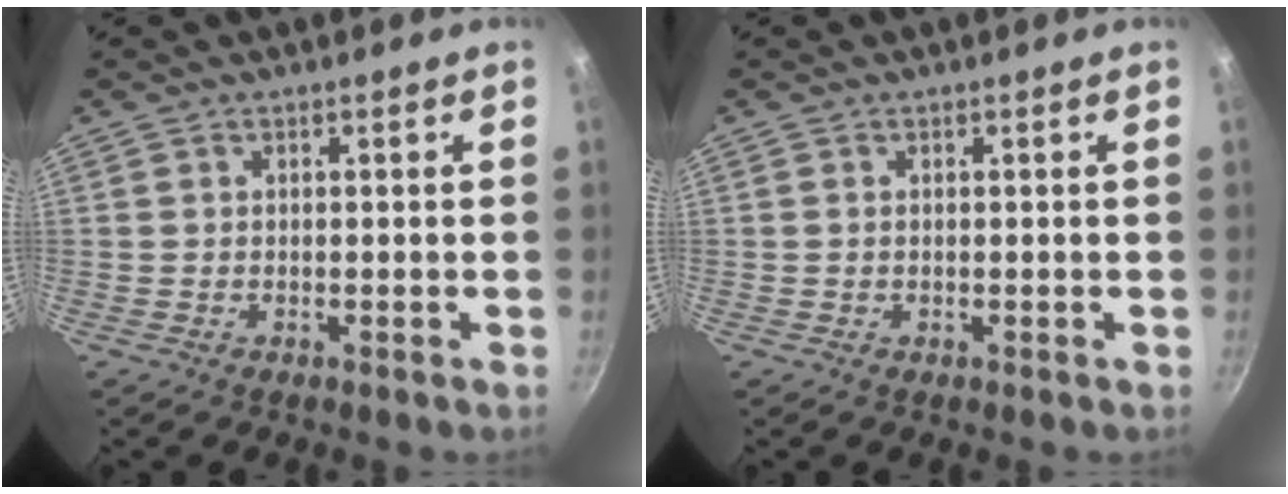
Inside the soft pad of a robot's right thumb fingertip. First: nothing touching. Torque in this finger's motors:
{"motor_torque": [0.20, -0.05, -0.21, 0.03, -0.01]}